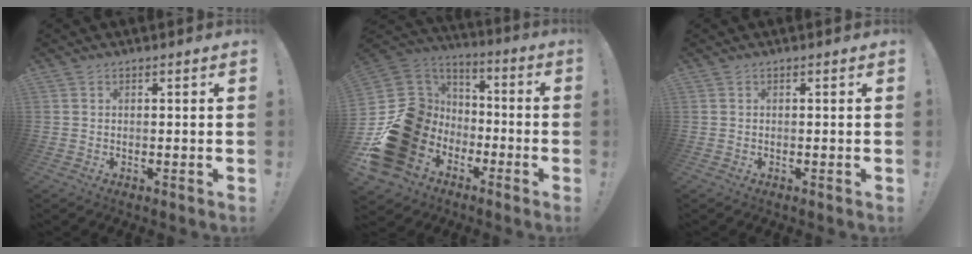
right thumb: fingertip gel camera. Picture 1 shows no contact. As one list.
[{"total": 25.3, "force": [-7.1, 20.7, 12.7], "torque": [-0.185, 0.021, -0.054]}, {"total": 0.0}]